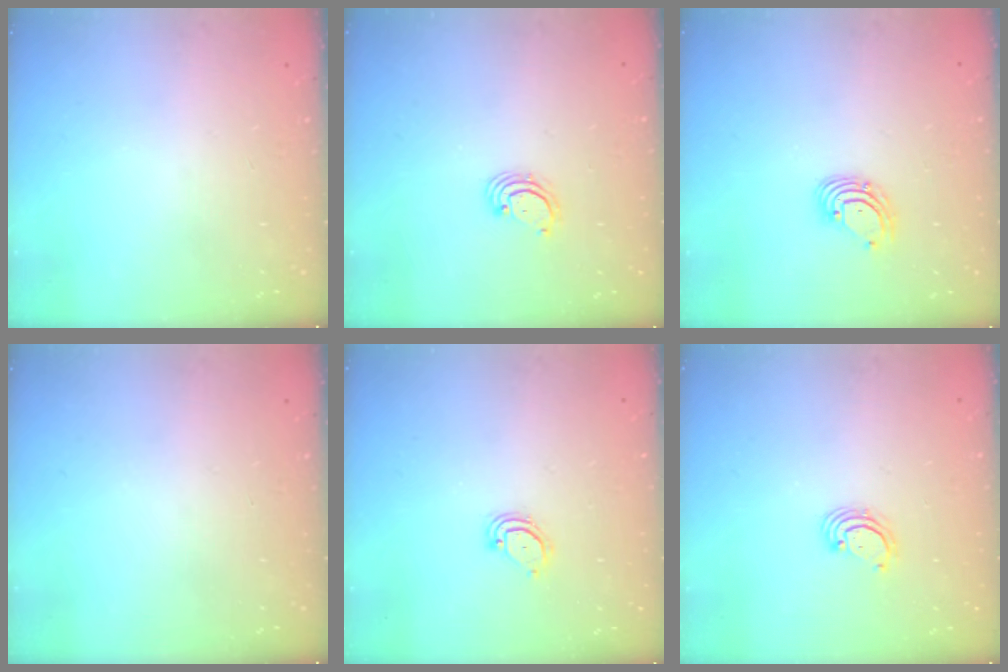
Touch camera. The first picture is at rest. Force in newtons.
{"total": 2.7, "press": 2.7, "slide": 0.3}
{"total": 3.3, "press": 3.3, "slide": 0.4}
{"total": 0.0}
{"total": 3.4, "press": 3.4, "slide": 0.2}
{"total": 2.8, "press": 2.8, "slide": 0.3}